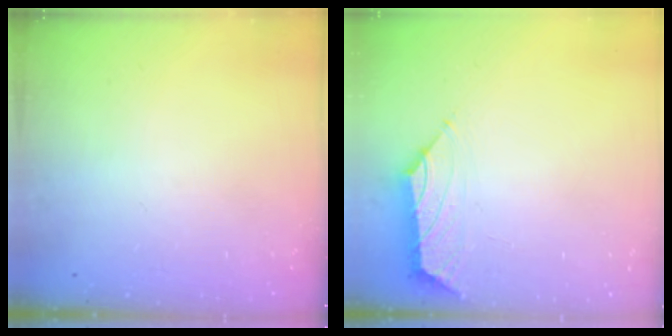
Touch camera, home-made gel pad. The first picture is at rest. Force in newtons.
{"total": 0.0}